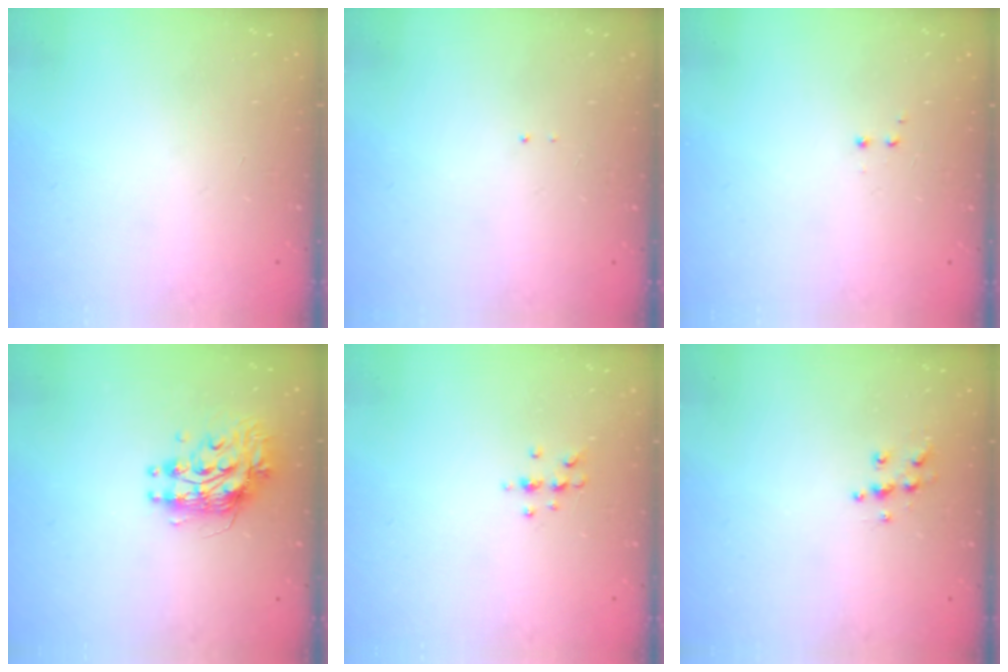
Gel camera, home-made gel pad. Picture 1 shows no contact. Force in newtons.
{"total": 0.7, "press": 0.7, "slide": 0.1}
{"total": 1.2, "press": 1.0, "slide": 0.6}
{"total": 9.0, "press": 8.9, "slide": 0.7}
{"total": 5.6, "press": 5.4, "slide": 1.5}
{"total": 6.4, "press": 6.4, "slide": 0.6}